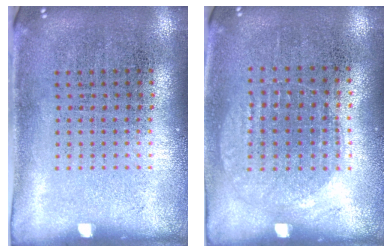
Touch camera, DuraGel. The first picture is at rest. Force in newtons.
{"total": 0.9, "press": 0.8, "slide": 0.3}